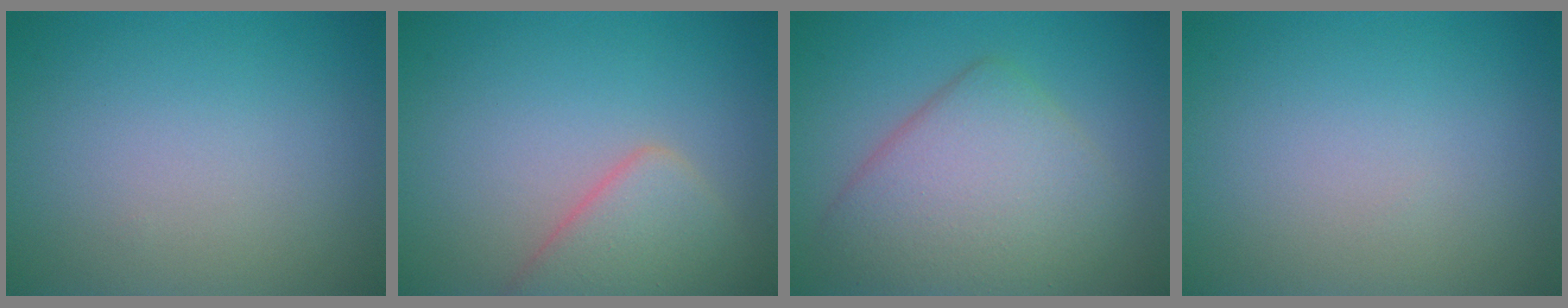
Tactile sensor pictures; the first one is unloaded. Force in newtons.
{"total": 3.9, "press": 3.9, "slide": 0.3}
{"total": 6.6, "press": 6.6, "slide": 0.3}
{"total": 0.0}